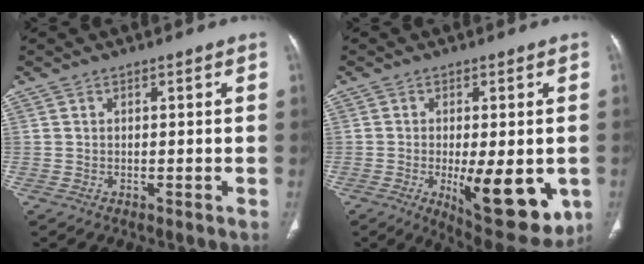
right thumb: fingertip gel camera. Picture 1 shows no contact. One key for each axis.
{"total": 15.9, "fx": -3.9, "fy": 6.2, "fz": 14.1, "tx": -0.170, "ty": -0.022, "tz": -0.037}